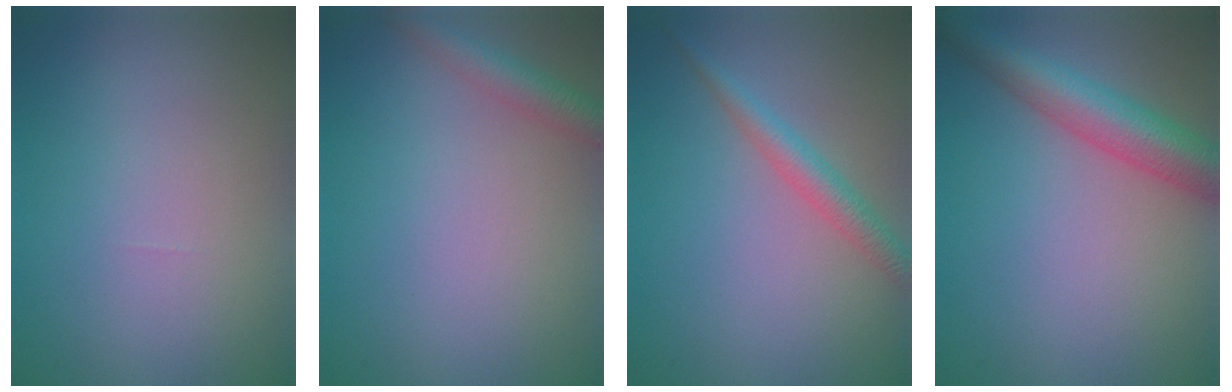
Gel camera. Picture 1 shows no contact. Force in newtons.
{"total": 2.5, "press": 2.5, "slide": 0.1}
{"total": 2.5, "press": 2.5, "slide": 0.1}
{"total": 5.7, "press": 5.7, "slide": 0.2}